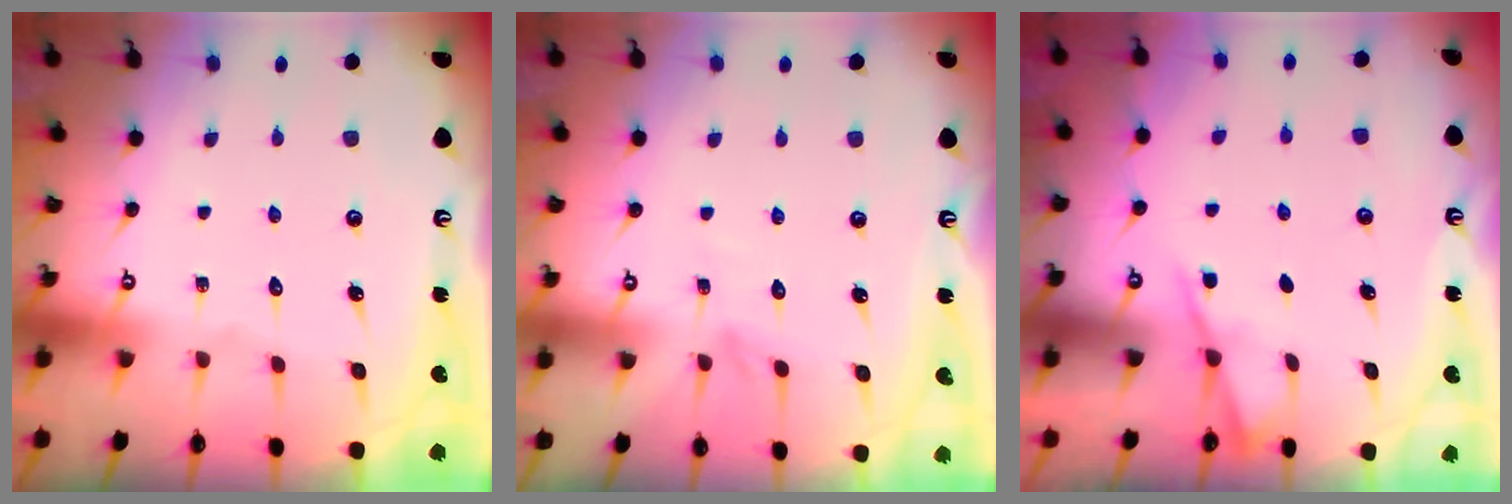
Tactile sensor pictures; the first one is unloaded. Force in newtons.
{"total": 2.9, "press": 2.9, "slide": 0.3}
{"total": 2.8, "press": 2.8, "slide": 0.3}